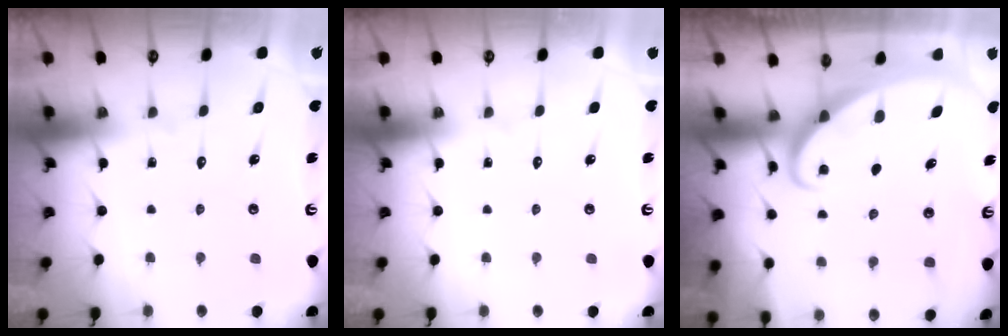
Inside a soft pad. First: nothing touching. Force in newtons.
{"total": 0.0}
{"total": 1.6, "press": 1.6, "slide": 0.1}